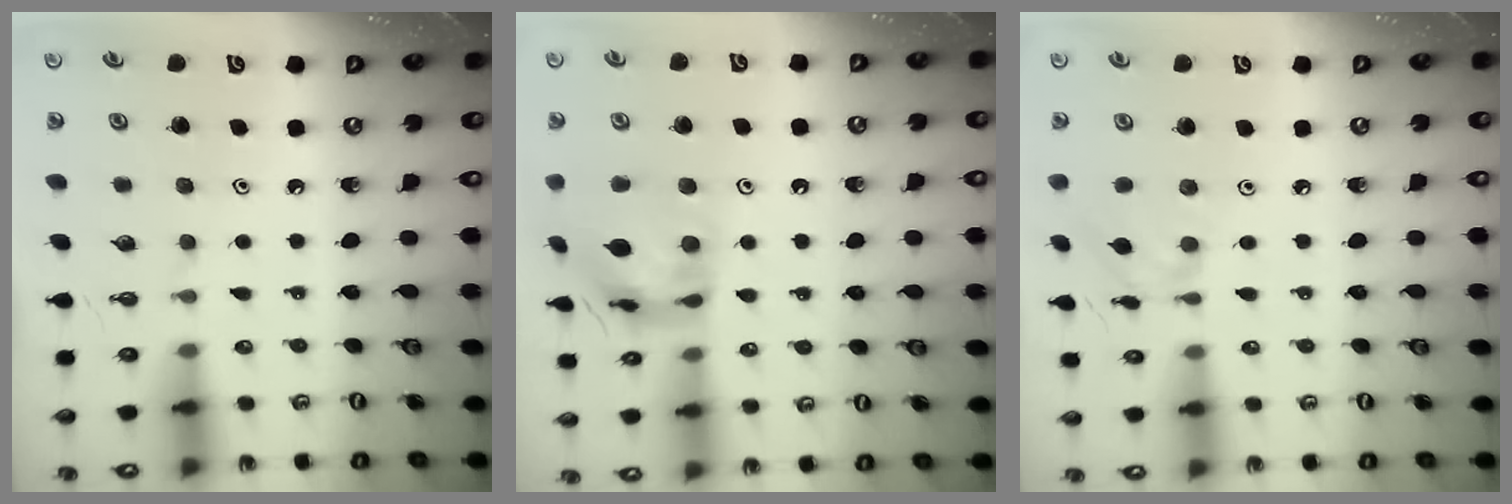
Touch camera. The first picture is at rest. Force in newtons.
{"total": 13.1, "press": 13.0, "slide": 1.4}
{"total": 2.2, "press": 2.2, "slide": 0.0}